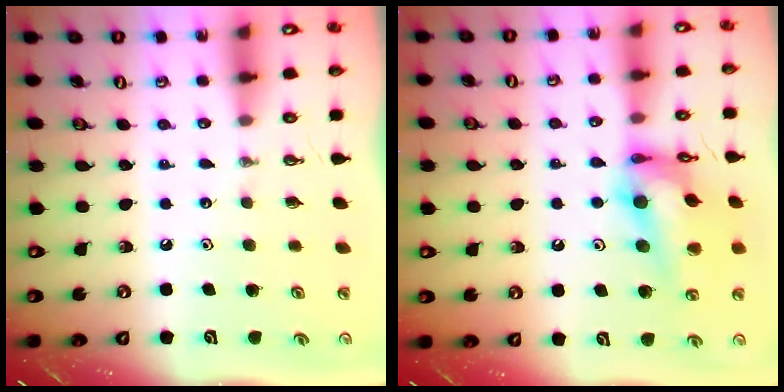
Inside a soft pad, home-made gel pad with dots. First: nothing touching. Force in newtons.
{"total": 17.0, "press": 16.9, "slide": 1.2}